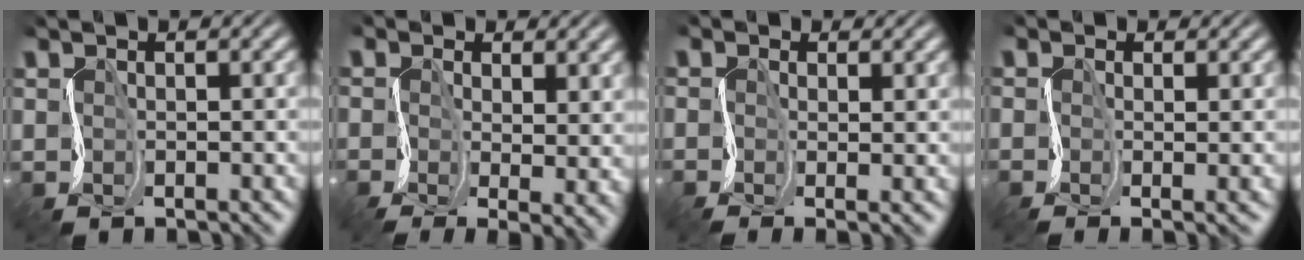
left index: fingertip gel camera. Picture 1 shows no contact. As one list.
[{"total": 1.0, "force": [-0.4, -0.3, 0.9], "torque": [-0.007, -0.016, -0.014]}, {"total": 1.9, "force": [-0.6, -1.3, -1.2], "torque": [0.025, -0.008, -0.020]}, {"total": 1.9, "force": [-0.8, -1.5, -0.9], "torque": [0.019, -0.012, -0.021]}]